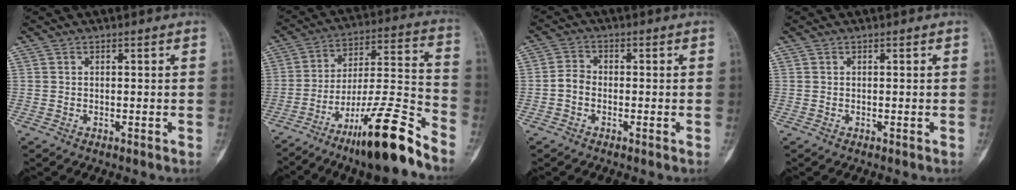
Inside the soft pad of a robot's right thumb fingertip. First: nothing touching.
{"total": 18.8, "force": [-13.3, 2.0, 13.1], "torque": [-0.227, 0.086, -0.221]}
{"total": 3.1, "force": [-0.9, 2.4, 1.7], "torque": [-0.025, 0.011, -0.026]}
{"total": 0.0}